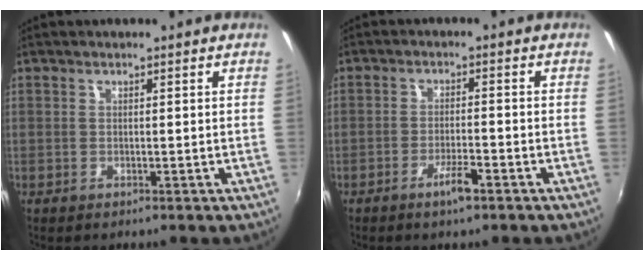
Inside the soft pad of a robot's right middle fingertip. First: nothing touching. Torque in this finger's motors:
{"motor_torque": [0.01, 0.00, 0.05, 0.02]}